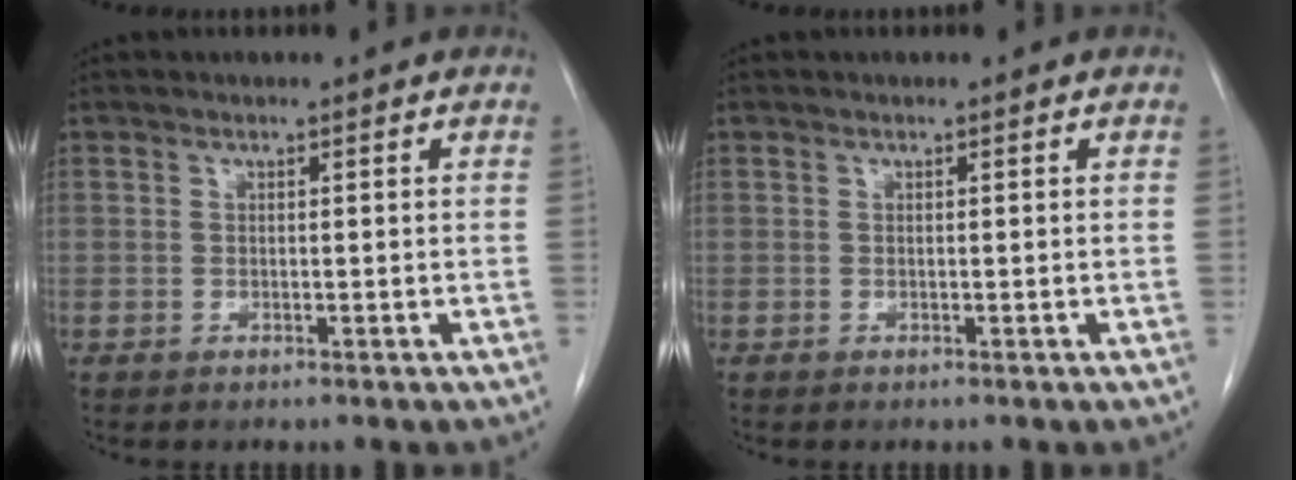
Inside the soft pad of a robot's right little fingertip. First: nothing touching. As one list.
[{"total": 0.0}]